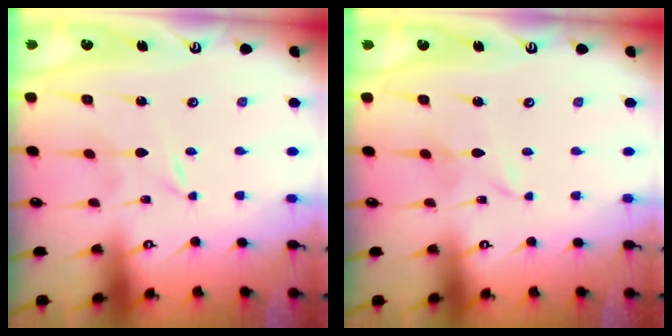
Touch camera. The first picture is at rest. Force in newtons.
{"total": 2.3, "press": 2.3, "slide": 0.2}